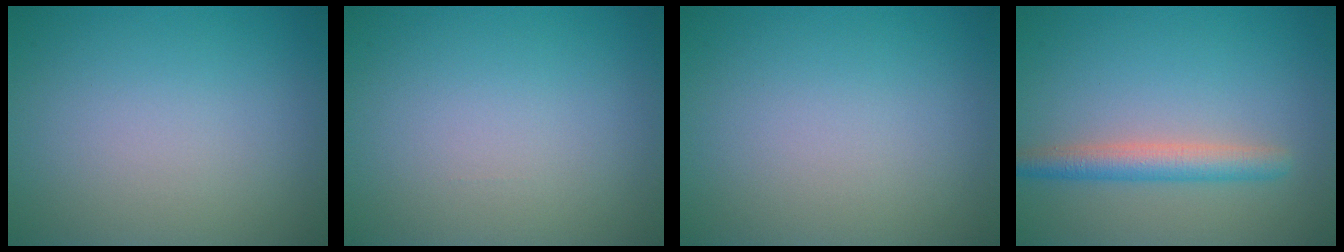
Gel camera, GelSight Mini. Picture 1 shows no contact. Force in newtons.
{"total": 0.0}
{"total": 0.0}
{"total": 3.0, "press": 3.0, "slide": 0.1}